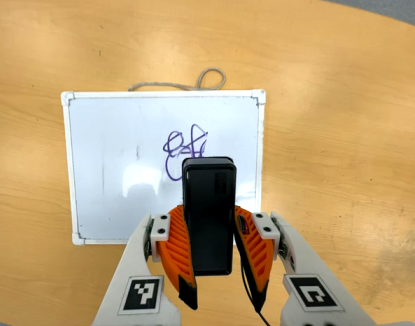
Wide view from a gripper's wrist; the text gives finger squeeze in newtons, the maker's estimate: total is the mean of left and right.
{"total": 8.4, "left": 7.3, "right": 9.4}